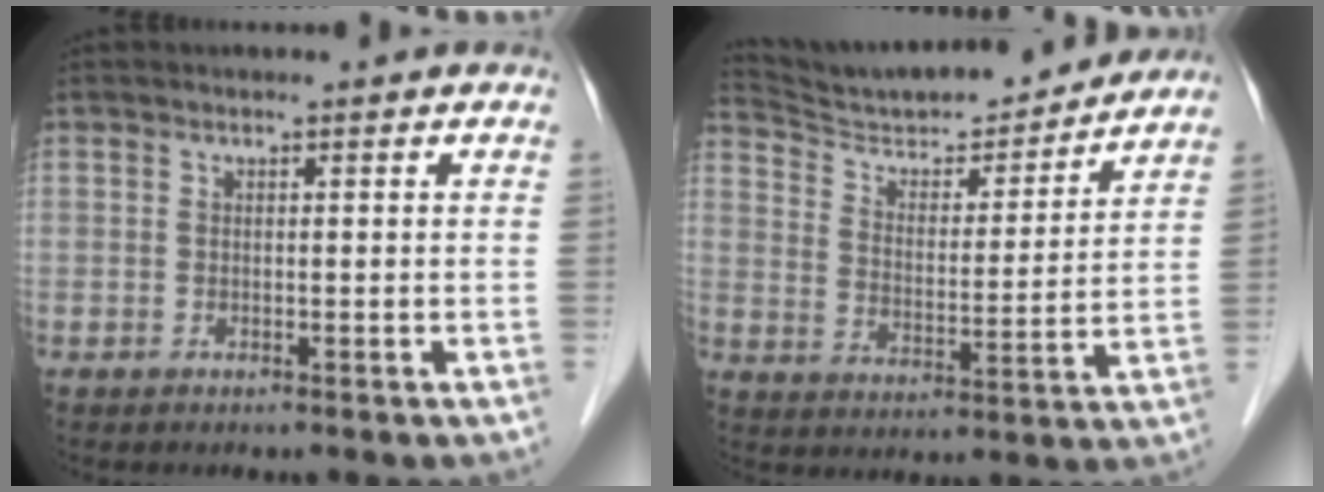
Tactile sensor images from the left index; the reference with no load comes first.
{"total": 17.1, "force": [16.2, 2.1, 5.0], "torque": [-0.087, -0.006, 0.253]}